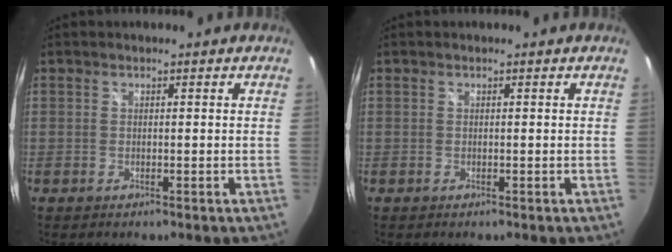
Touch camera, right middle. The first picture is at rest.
{"total": 0.0}